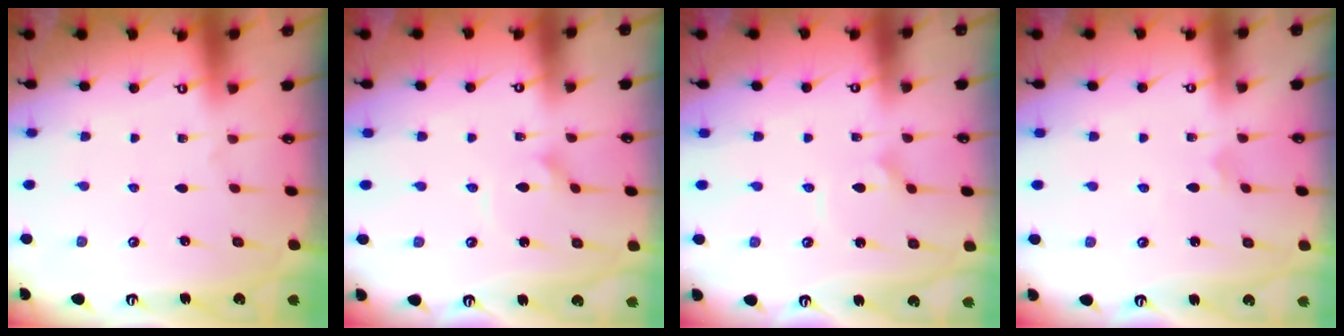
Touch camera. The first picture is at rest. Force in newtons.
{"total": 1.7, "press": 1.7, "slide": 0.0}
{"total": 2.1, "press": 2.1, "slide": 0.1}
{"total": 1.9, "press": 1.9, "slide": 0.1}